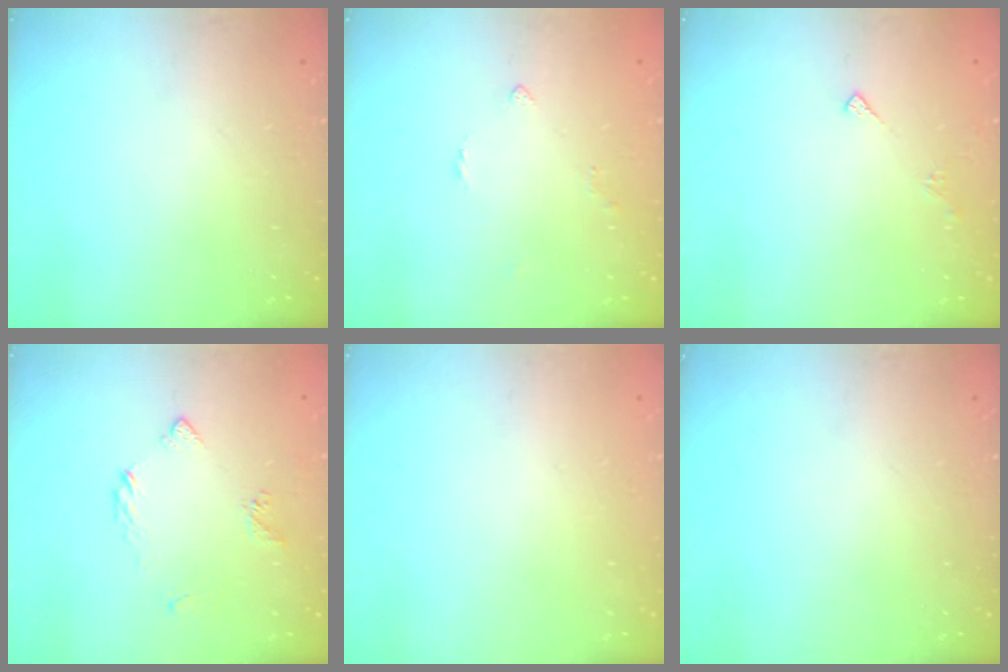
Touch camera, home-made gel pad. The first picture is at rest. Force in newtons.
{"total": 2.3, "press": 2.2, "slide": 0.6}
{"total": 4.3, "press": 4.3, "slide": 0.7}
{"total": 4.4, "press": 4.3, "slide": 0.7}
{"total": 2.0, "press": 2.0, "slide": 0.1}
{"total": 0.0}